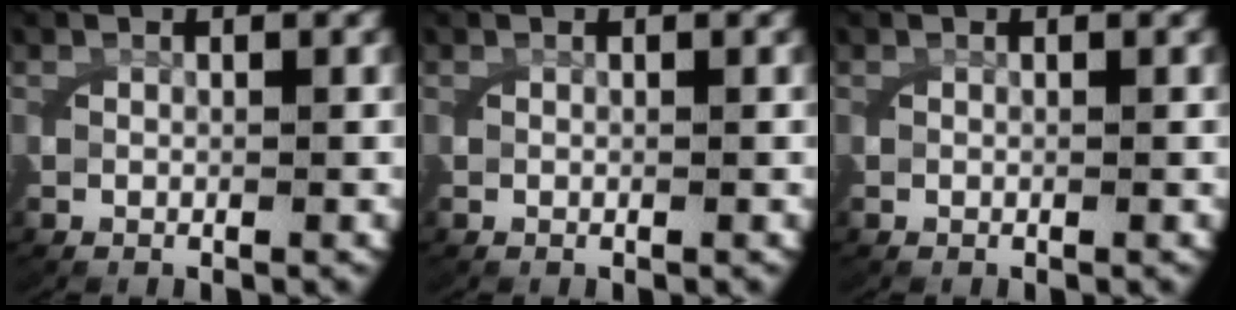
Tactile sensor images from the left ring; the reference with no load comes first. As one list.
[{"total": 0.0}, {"total": 0.0}]